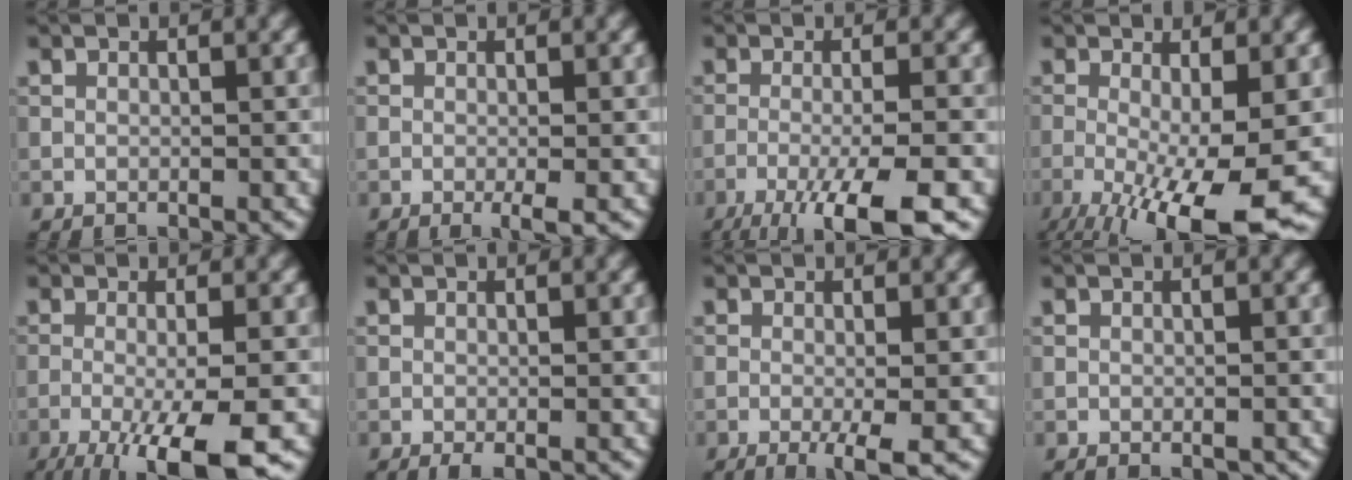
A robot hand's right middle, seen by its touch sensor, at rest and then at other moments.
{"total": 1.4, "force": [-0.5, 0.2, 1.3], "torque": [-0.022, -0.007, -0.010]}
{"total": 8.3, "force": [-4.9, 1.7, 6.6], "torque": [-0.096, -0.006, -0.085]}
{"total": 10.9, "force": [-4.1, 2.6, 9.8], "torque": [-0.164, -0.025, -0.060]}
{"total": 8.9, "force": [-4.3, 2.0, 7.6], "torque": [-0.108, -0.008, -0.072]}
{"total": 0.9, "force": [-0.5, 0.2, 0.8], "torque": [-0.016, -0.006, -0.008]}
{"total": 2.9, "force": [-1.1, 0.4, 2.7], "torque": [-0.049, -0.007, -0.019]}
{"total": 0.9, "force": [-0.5, 0.4, 0.6], "torque": [-0.008, -0.002, -0.005]}